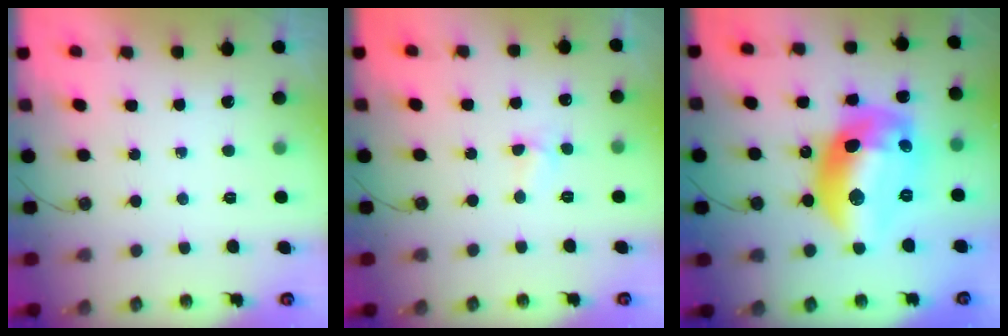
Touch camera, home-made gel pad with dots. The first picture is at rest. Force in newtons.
{"total": 3.5, "press": 3.4, "slide": 0.5}
{"total": 21.4, "press": 21.3, "slide": 2.0}